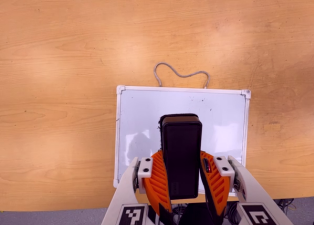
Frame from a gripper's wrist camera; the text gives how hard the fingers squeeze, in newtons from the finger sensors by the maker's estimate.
{"total": 6.9, "left": 6.0, "right": 7.8}